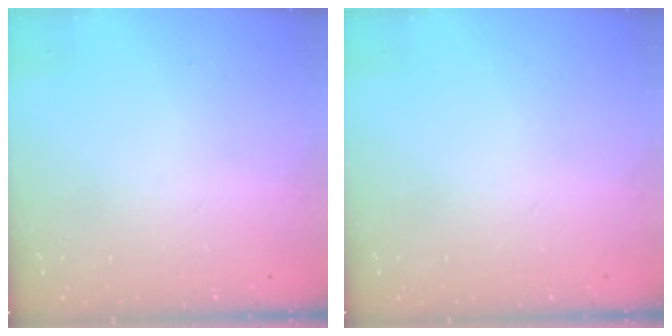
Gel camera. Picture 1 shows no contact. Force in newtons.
{"total": 0.0}